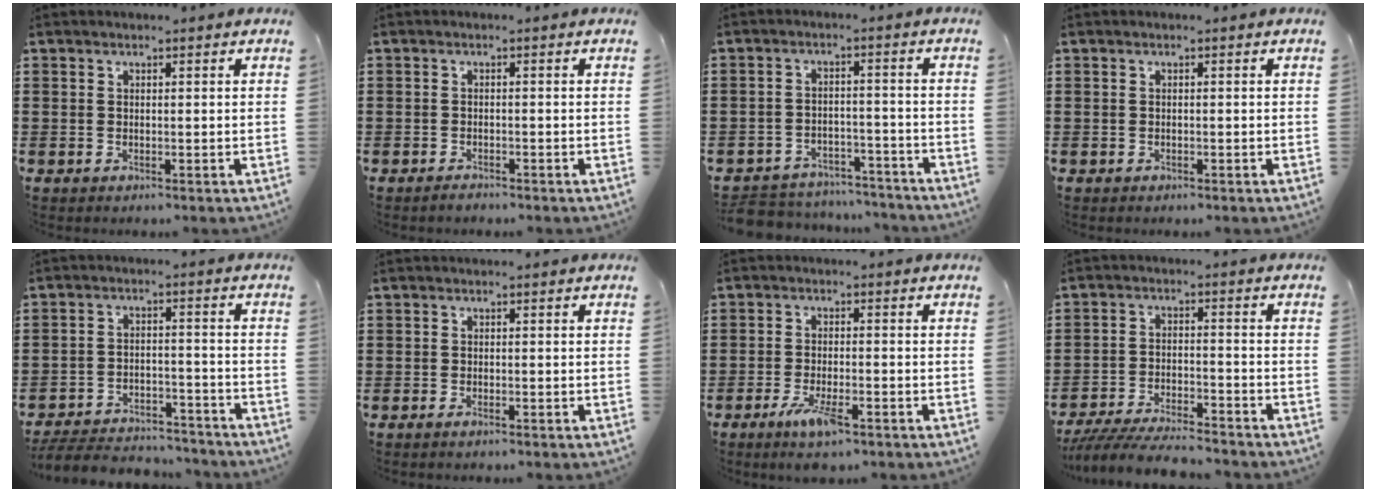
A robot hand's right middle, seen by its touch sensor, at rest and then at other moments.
{"total": 0.9, "force": [-0.8, 0.2, 0.2], "torque": [-0.007, -0.002, -0.017]}
{"total": 4.9, "force": [-4.9, 0.8, 0.2], "torque": [-0.010, 0.011, -0.102]}
{"total": 0.0}
{"total": 5.2, "force": [-5.1, 0.8, 0.8], "torque": [-0.024, 0.006, -0.107]}
{"total": 0.6, "force": [-0.4, 0.0, 0.5], "torque": [-0.012, -0.006, -0.005]}
{"total": 5.4, "force": [-2.8, 1.3, 4.4], "torque": [-0.088, -0.009, -0.048]}
{"total": 6.2, "force": [-5.9, 0.5, 1.8], "torque": [-0.037, 0.000, -0.116]}